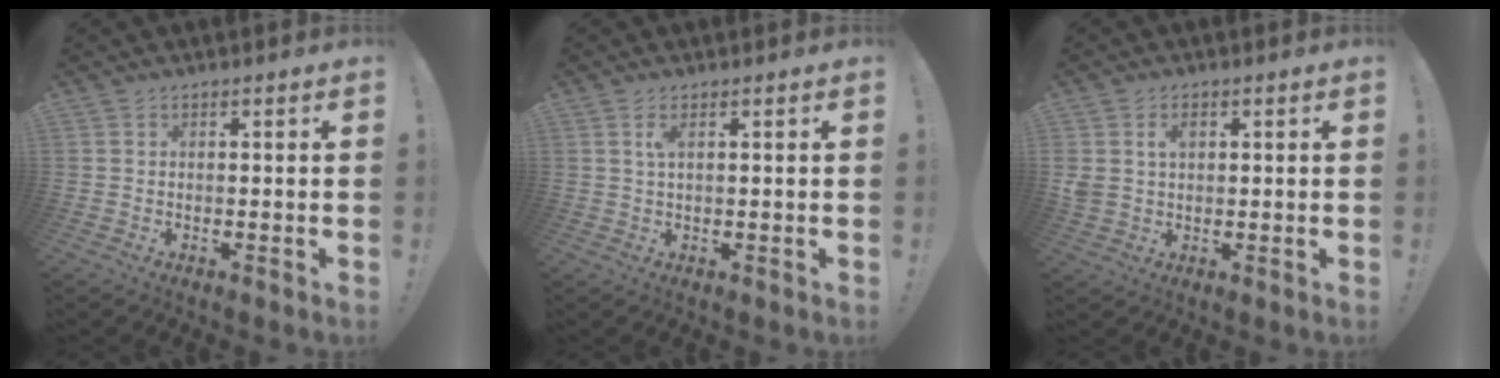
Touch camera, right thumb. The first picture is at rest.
{"total": 2.3, "force": [0.8, 0.3, 2.1], "torque": [-0.043, 0.001, 0.013]}
{"total": 3.9, "force": [1.3, 2.8, 2.4], "torque": [-0.042, 0.001, 0.023]}